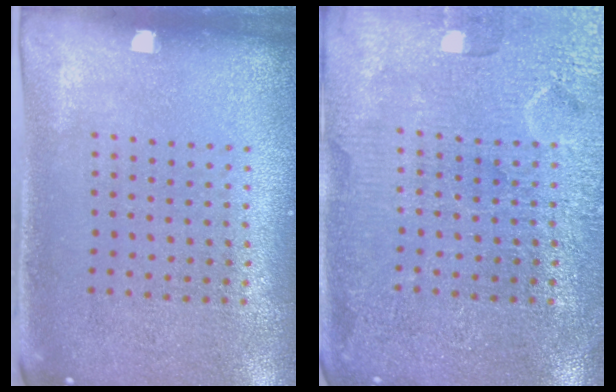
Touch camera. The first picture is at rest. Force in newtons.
{"total": 5.8, "press": 5.7, "slide": 0.8}